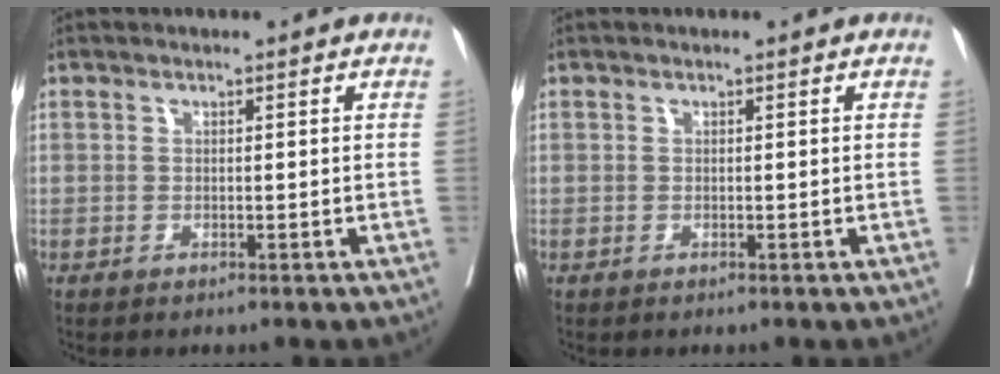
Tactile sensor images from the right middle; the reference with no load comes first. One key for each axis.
{"total": 0.0}